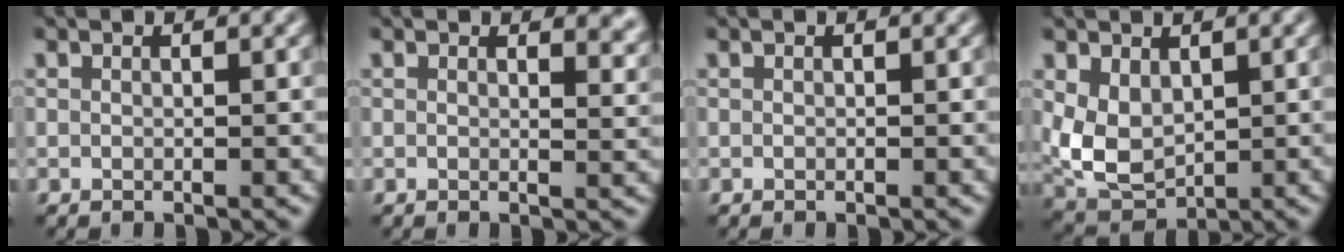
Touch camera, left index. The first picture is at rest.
{"total": 2.7, "force": [2.1, 1.0, 1.3], "torque": [-0.015, 0.000, 0.029]}
{"total": 0.0}
{"total": 4.5, "force": [0.8, 3.2, 3.1], "torque": [-0.082, -0.001, 0.024]}